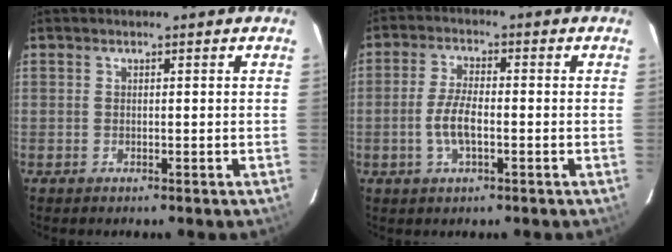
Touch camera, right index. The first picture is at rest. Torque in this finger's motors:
{"motor_torque": [0.62, -0.44, 0.44, 0.12]}